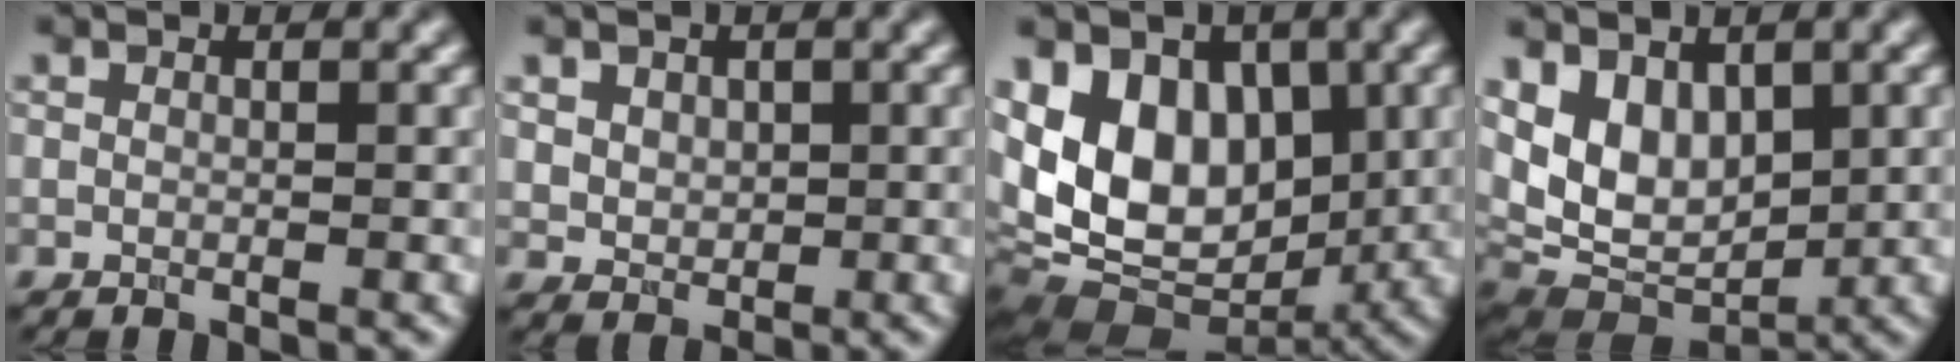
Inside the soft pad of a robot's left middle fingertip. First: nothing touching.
{"total": 2.4, "force": [1.1, 1.9, 1.0], "torque": [-0.029, -0.002, 0.029]}
{"total": 13.8, "force": [0.7, 9.9, 9.7], "torque": [-0.142, 0.016, 0.009]}
{"total": 7.3, "force": [2.0, 4.6, 5.3], "torque": [-0.100, -0.012, 0.041]}